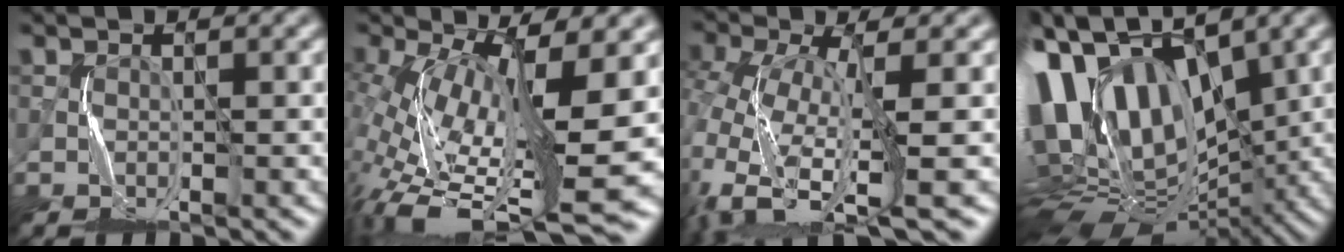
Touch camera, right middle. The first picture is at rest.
{"total": 13.3, "force": [-2.2, 4.3, 12.4], "torque": [-0.242, -0.021, -0.026]}
{"total": 7.9, "force": [-2.9, 3.2, 6.6], "torque": [-0.146, -0.016, -0.054]}
{"total": 16.3, "force": [2.0, 10.7, 12.1], "torque": [-0.236, 0.011, 0.048]}